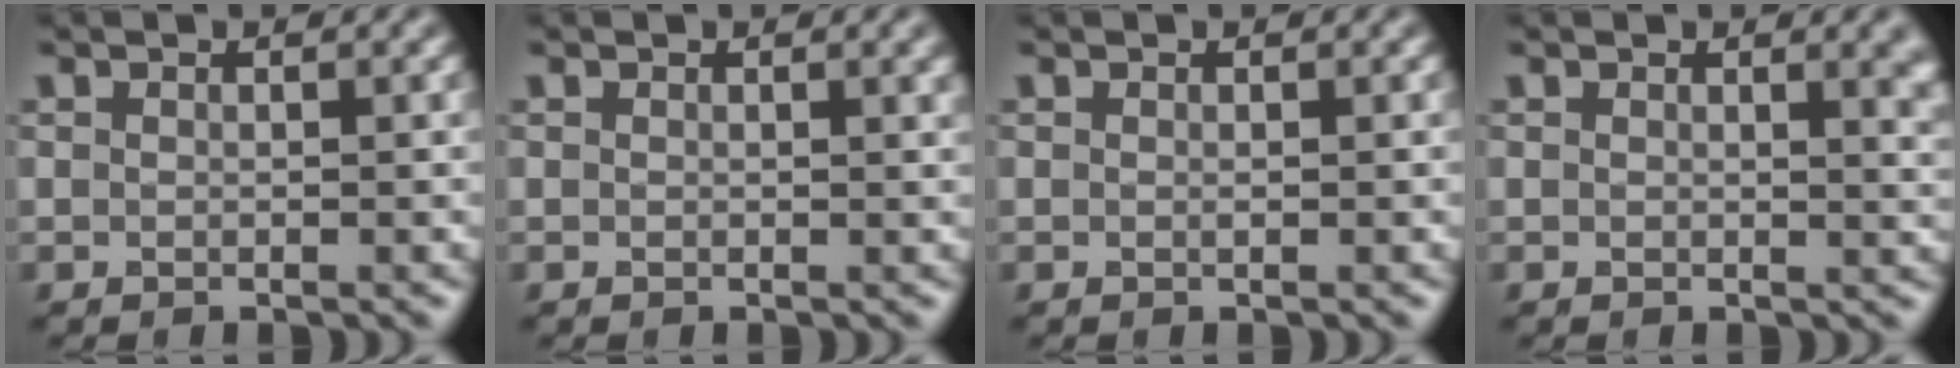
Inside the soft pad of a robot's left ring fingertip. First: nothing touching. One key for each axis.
{"total": 1.1, "fx": 0.6, "fy": 0.3, "fz": 0.8, "tx": -0.005, "ty": 0.004, "tz": 0.007}
{"total": 0.0}
{"total": 2.6, "fx": 1.2, "fy": 1.1, "fz": 2.1, "tx": -0.011, "ty": 0.001, "tz": 0.014}